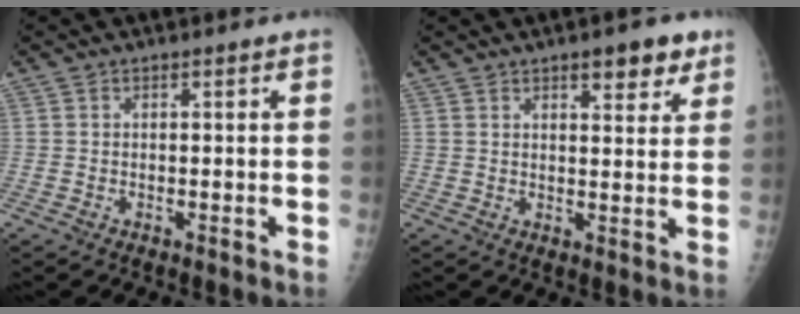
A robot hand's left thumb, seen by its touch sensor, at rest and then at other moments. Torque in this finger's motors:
{"motor_torque": [0.85, 0.46, 0.51, -0.02, 0.02]}